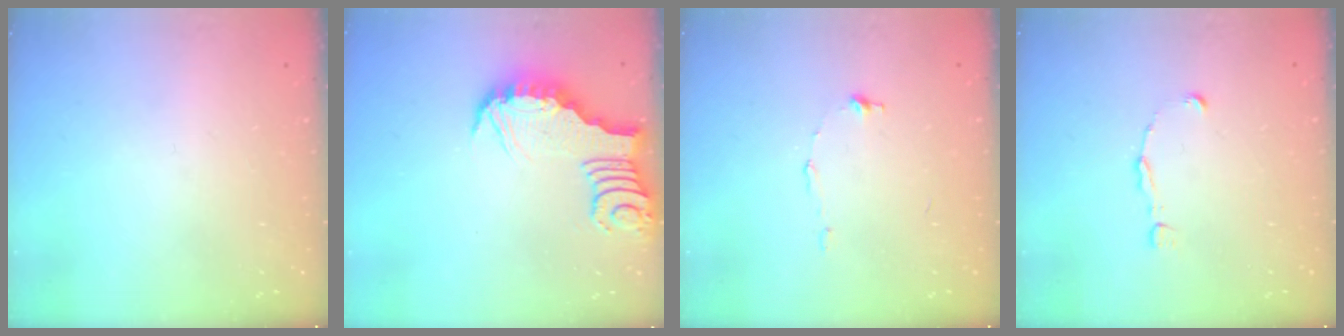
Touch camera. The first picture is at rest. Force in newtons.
{"total": 3.8, "press": 3.8, "slide": 0.1}
{"total": 6.0, "press": 6.0, "slide": 0.5}
{"total": 1.2, "press": 1.2, "slide": 0.1}